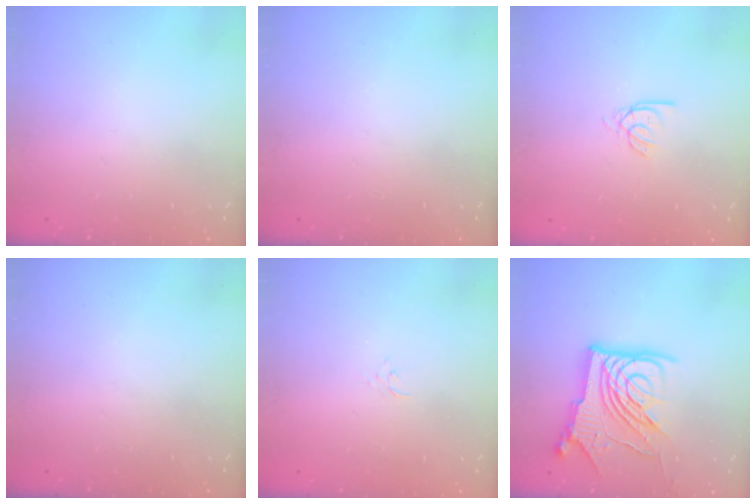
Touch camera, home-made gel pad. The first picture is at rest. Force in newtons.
{"total": 0.0}
{"total": 2.2, "press": 2.2, "slide": 0.2}
{"total": 0.0}
{"total": 2.4, "press": 2.4, "slide": 0.3}
{"total": 16.5, "press": 16.4, "slide": 1.7}